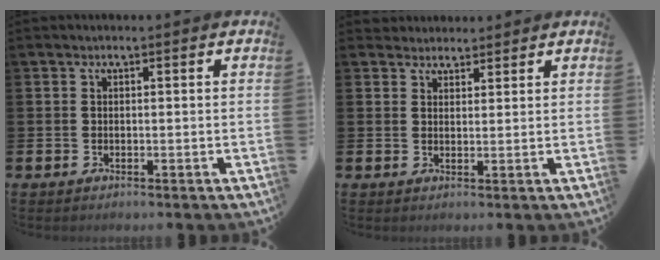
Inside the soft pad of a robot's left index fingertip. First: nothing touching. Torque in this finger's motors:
{"motor_torque": [1.11, -1.02, 0.01, -0.01]}